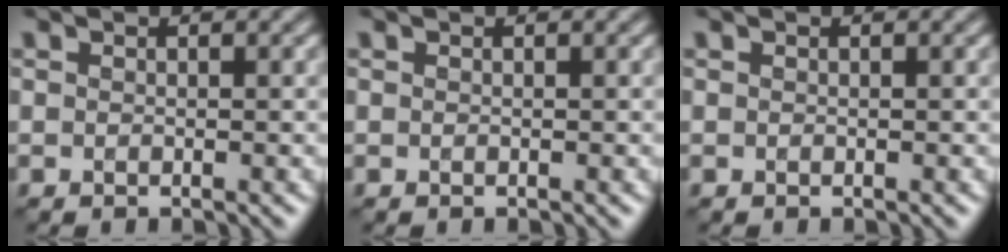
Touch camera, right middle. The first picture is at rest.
{"total": 0.0}
{"total": 0.0}